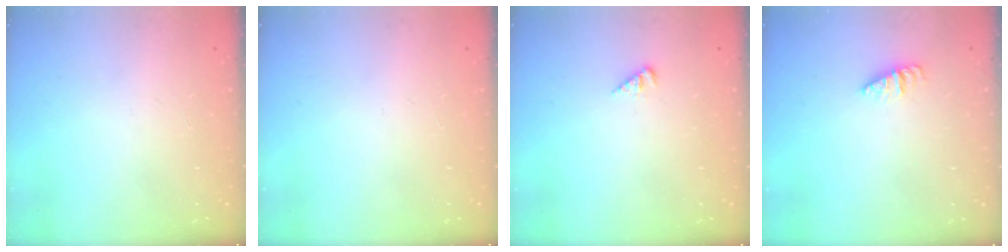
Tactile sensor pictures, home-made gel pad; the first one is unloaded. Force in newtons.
{"total": 0.0}
{"total": 1.6, "press": 1.6, "slide": 0.3}
{"total": 2.1, "press": 2.1, "slide": 0.3}